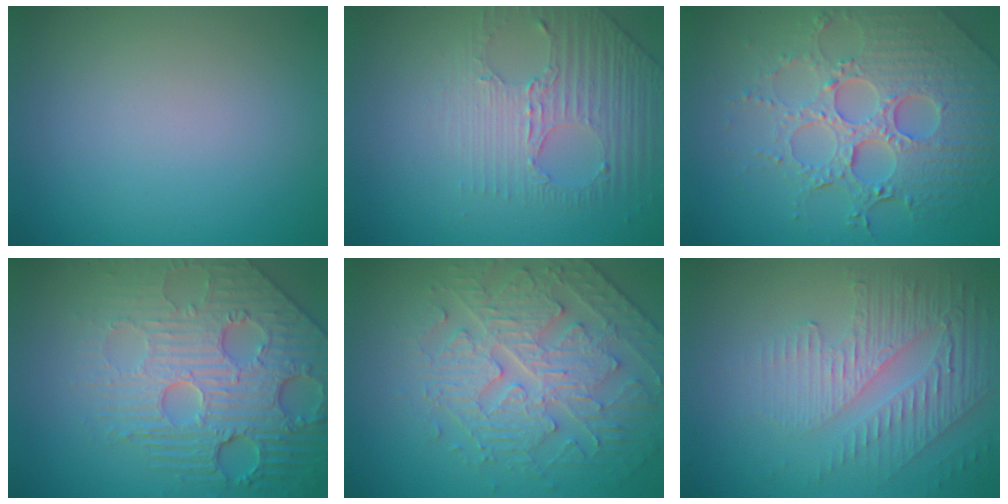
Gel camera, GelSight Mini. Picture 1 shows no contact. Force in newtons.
{"total": 4.5, "press": 3.1, "slide": 3.2}
{"total": 8.0, "press": 5.9, "slide": 5.5}
{"total": 8.1, "press": 6.1, "slide": 5.4}
{"total": 4.6, "press": 4.6, "slide": 0.1}
{"total": 5.5, "press": 3.3, "slide": 4.4}